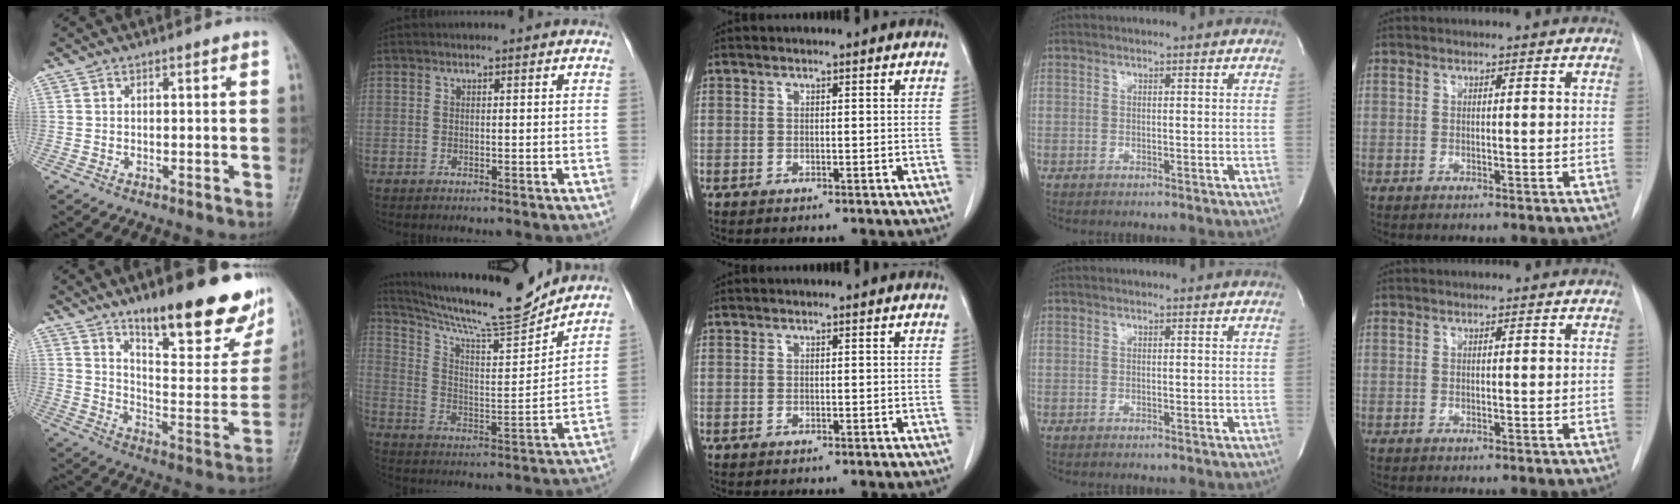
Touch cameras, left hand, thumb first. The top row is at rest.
{"thumb": {"total": 25.5, "force": [16.5, 8.1, 17.7], "torque": [-0.196, -0.083, 0.244]}, "index": {"total": 16.7, "force": [15.6, 0.0, 5.8], "torque": [-0.110, -0.021, 0.253]}}